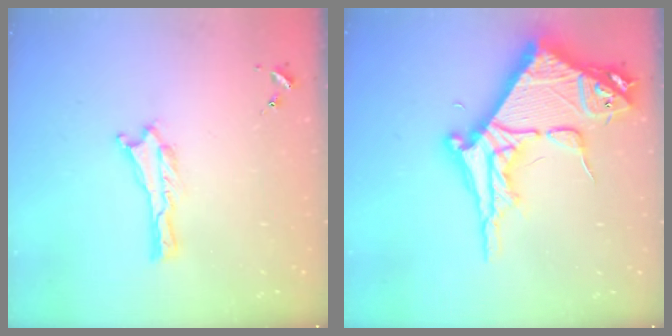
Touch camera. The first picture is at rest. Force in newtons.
{"total": 15.7, "press": 15.6, "slide": 1.7}